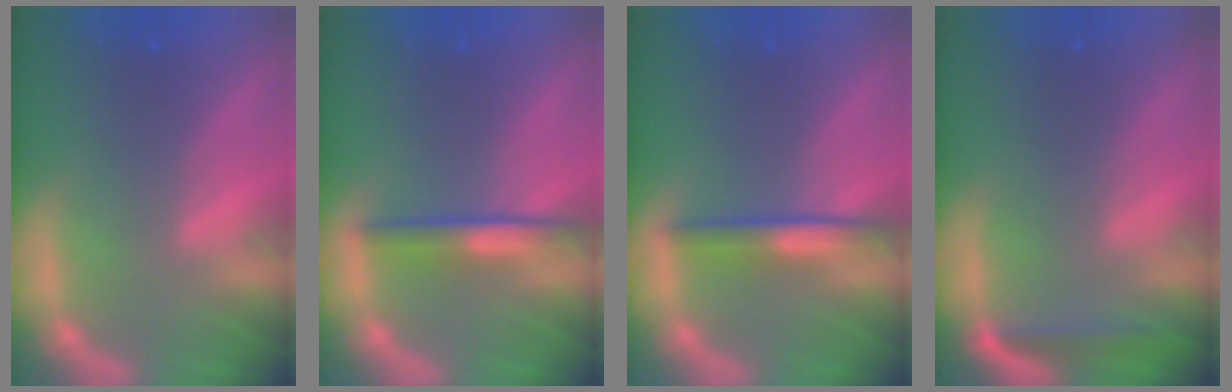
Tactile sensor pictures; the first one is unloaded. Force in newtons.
{"total": 3.0}
{"total": 3.0}
{"total": 2.5}